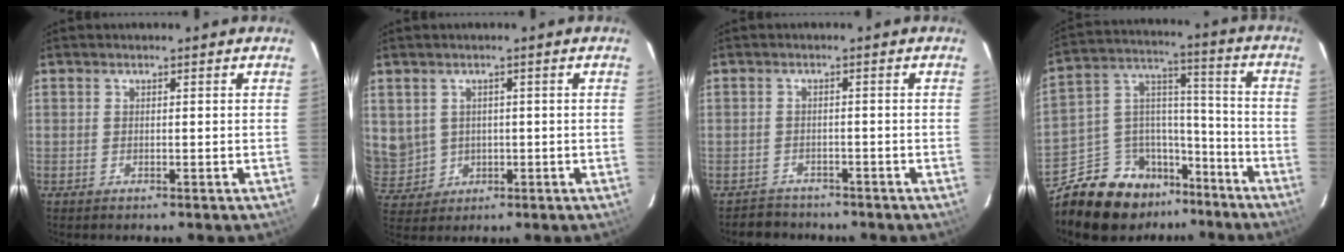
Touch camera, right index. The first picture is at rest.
{"total": 8.6, "force": [1.1, 8.0, 2.8], "torque": [-0.080, 0.010, 0.049]}
{"total": 4.1, "force": [-3.5, 2.2, -0.2], "torque": [-0.006, 0.013, -0.055]}
{"total": 15.5, "force": [-11.8, 9.1, 4.4], "torque": [-0.099, 0.066, -0.184]}